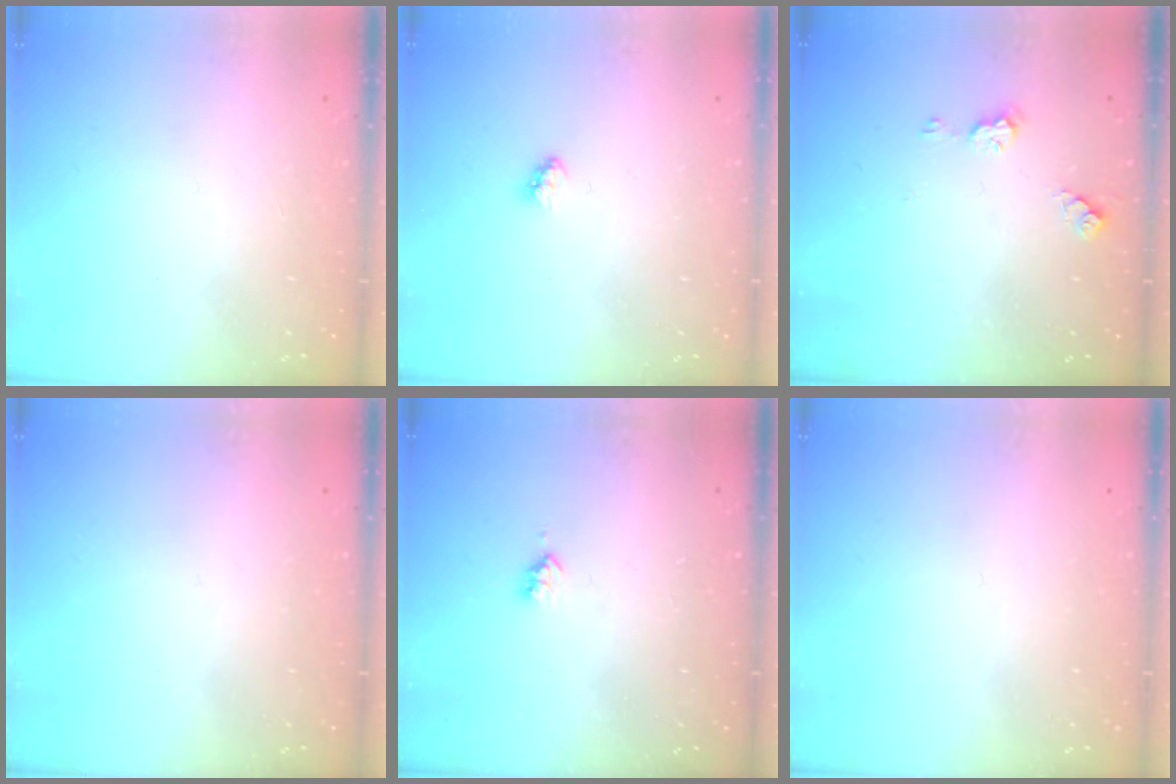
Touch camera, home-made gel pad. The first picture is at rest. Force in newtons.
{"total": 3.1, "press": 3.1, "slide": 0.2}
{"total": 5.1, "press": 5.0, "slide": 0.6}
{"total": 0.0}
{"total": 3.1, "press": 3.1, "slide": 0.4}
{"total": 0.0}